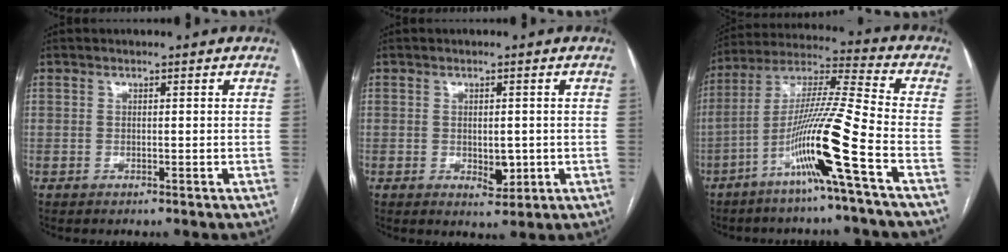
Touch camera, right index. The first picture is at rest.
{"total": 3.2, "force": [-0.5, 1.8, 2.7], "torque": [-0.034, -0.004, 0.002]}
{"total": 14.4, "force": [-6.5, -2.0, 12.7], "torque": [-0.245, -0.007, -0.126]}